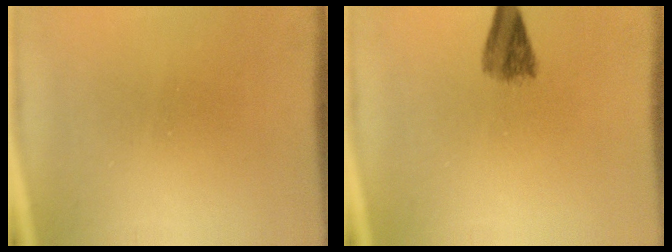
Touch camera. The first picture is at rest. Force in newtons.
{"total": 3.5}